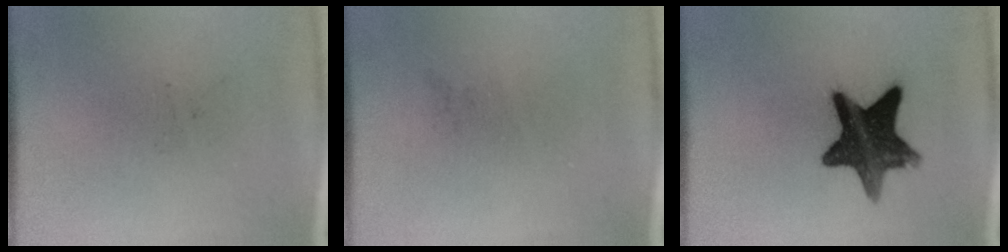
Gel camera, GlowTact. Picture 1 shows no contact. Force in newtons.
{"total": 0.0}
{"total": 13.0}